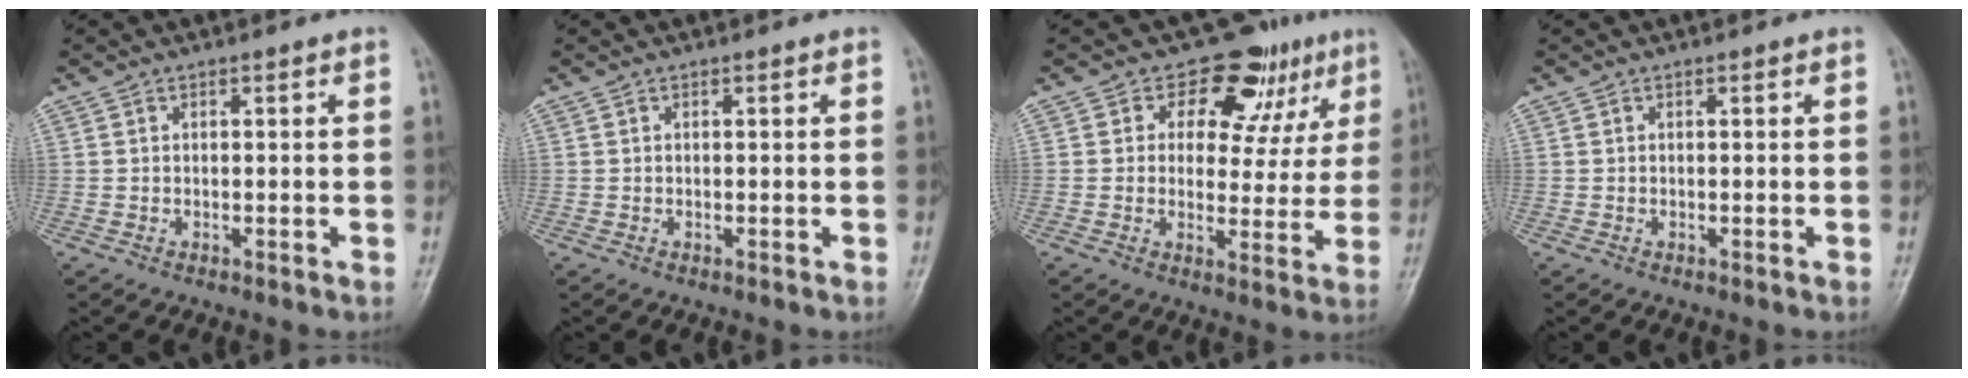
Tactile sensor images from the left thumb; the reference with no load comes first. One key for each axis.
{"total": 0.0}
{"total": 11.7, "fx": 6.2, "fy": 7.9, "fz": 6.0, "tx": -0.017, "ty": -0.016, "tz": 0.080}
{"total": 0.0}